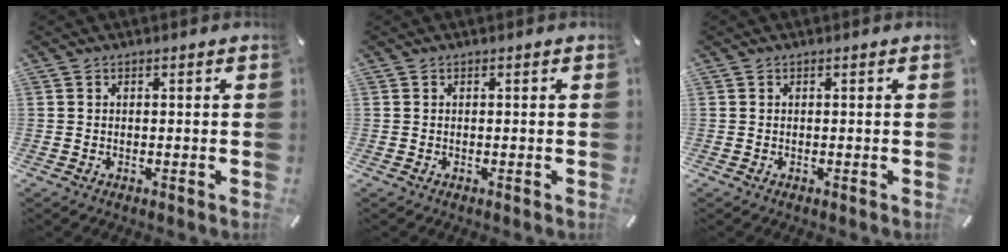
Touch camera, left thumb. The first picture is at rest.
{"total": 0.0}
{"total": 0.0}